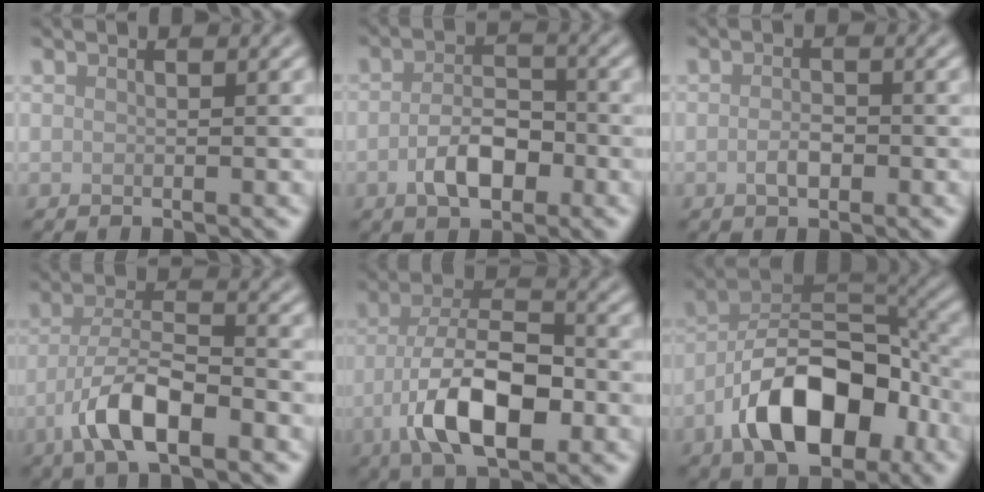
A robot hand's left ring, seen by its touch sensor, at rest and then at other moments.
{"total": 4.1, "force": [-1.6, 2.1, 3.1], "torque": [-0.057, 0.003, -0.032]}
{"total": 1.6, "force": [-0.6, 0.8, 1.3], "torque": [-0.026, 0.000, -0.013]}
{"total": 6.5, "force": [-3.5, 2.3, 5.0], "torque": [-0.097, 0.006, -0.070]}
{"total": 9.3, "force": [-3.8, 3.8, 7.5], "torque": [-0.137, 0.008, -0.076]}
{"total": 11.3, "force": [-5.7, 5.7, 7.9], "torque": [-0.128, 0.014, -0.107]}